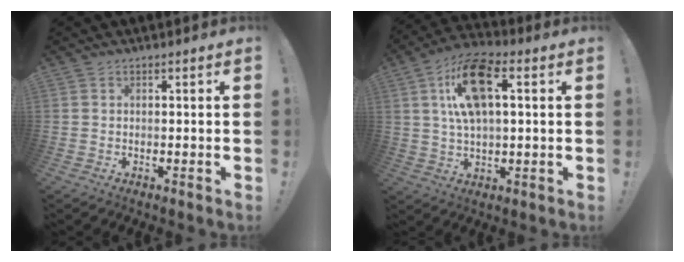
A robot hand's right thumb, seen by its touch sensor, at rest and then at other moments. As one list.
[{"total": 14.5, "force": [3.7, 6.9, 12.3], "torque": [-0.226, 0.009, 0.063]}]